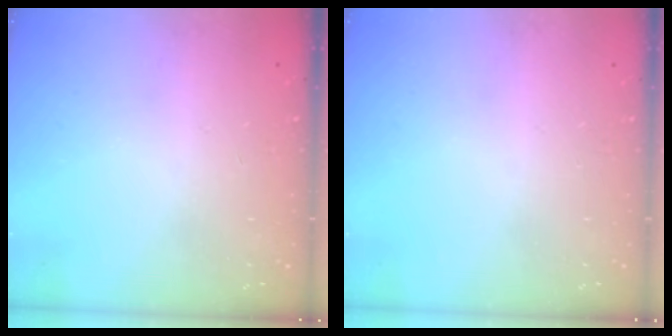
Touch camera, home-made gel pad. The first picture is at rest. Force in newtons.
{"total": 0.0}